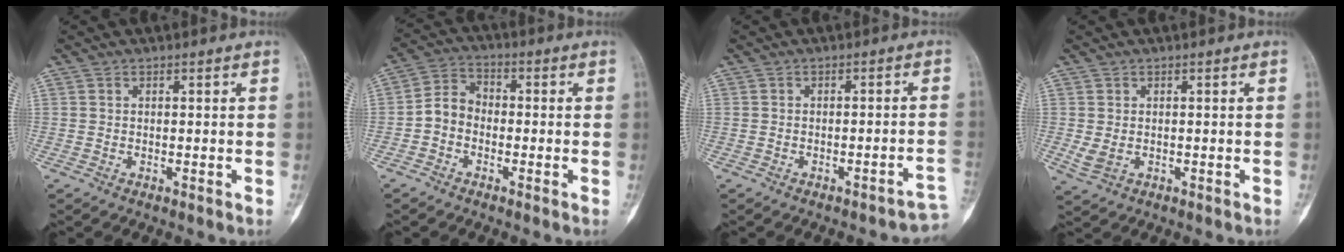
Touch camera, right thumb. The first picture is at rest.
{"total": 5.6, "force": [-1.6, 4.6, 2.9], "torque": [-0.037, 0.024, -0.044]}
{"total": 4.1, "force": [-2.9, 1.2, 2.6], "torque": [-0.014, 0.033, -0.031]}
{"total": 2.6, "force": [-0.1, 1.8, 1.8], "torque": [-0.042, -0.002, 0.006]}